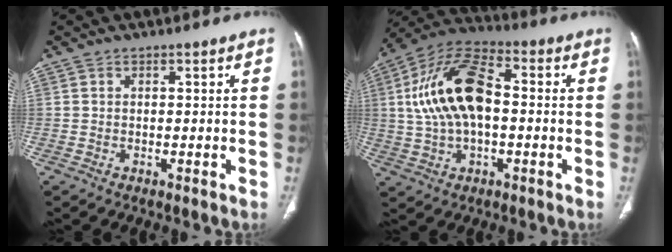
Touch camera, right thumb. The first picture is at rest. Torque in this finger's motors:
{"motor_torque": [-0.30, 2.38, 2.01, -0.31, 0.24]}